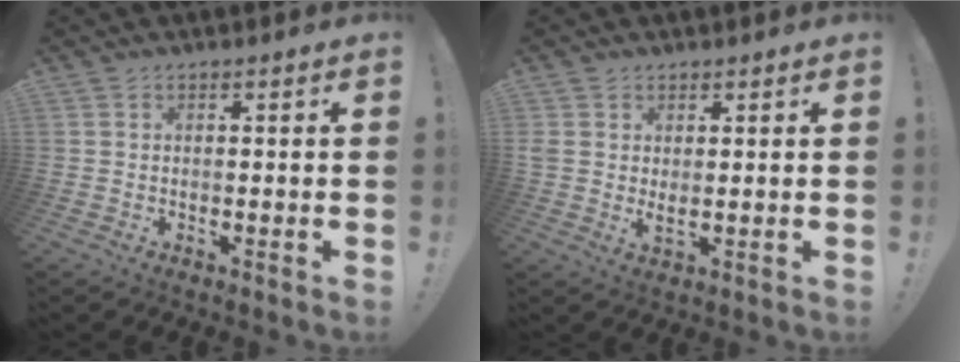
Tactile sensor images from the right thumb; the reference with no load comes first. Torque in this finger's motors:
{"motor_torque": [-0.01, 0.10, 0.54, -0.17, 0.02]}